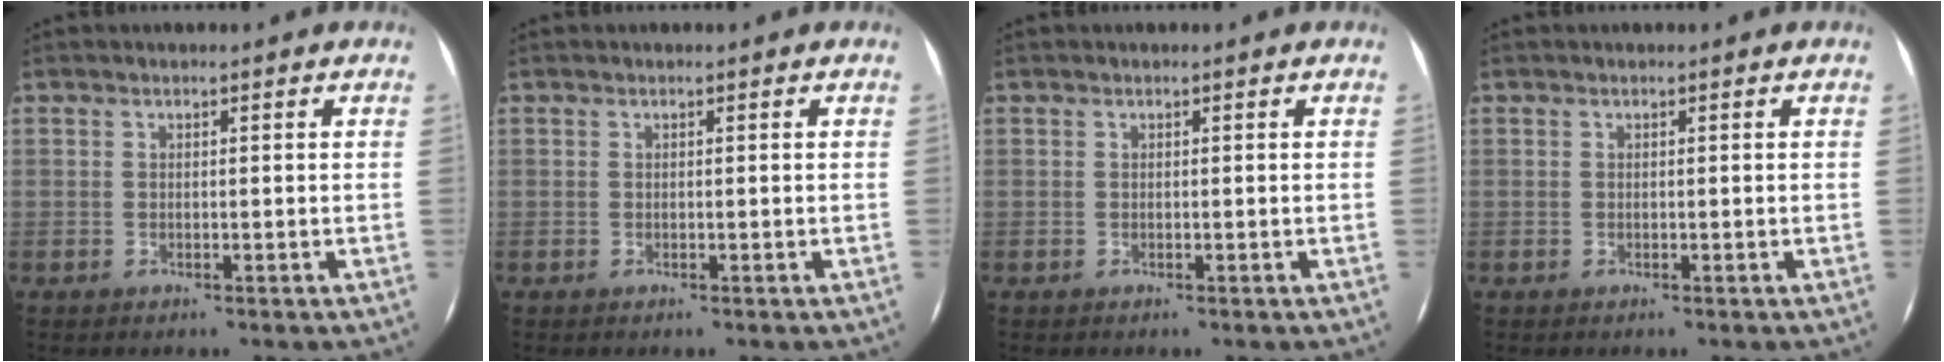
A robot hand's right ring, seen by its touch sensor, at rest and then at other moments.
{"total": 0.0}
{"total": 0.0}
{"total": 0.0}